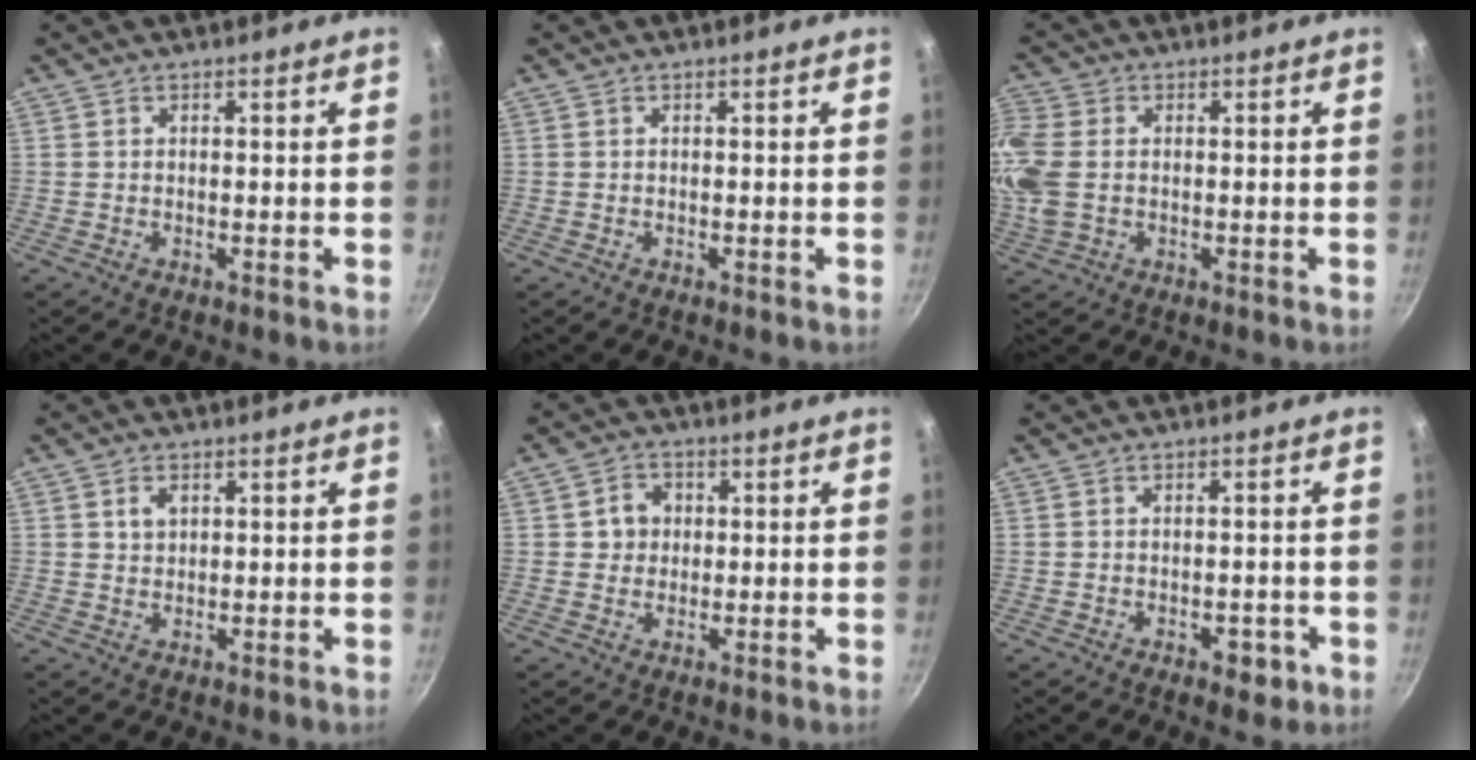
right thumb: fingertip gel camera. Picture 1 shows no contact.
{"total": 0.0}
{"total": 10.6, "force": [0.1, 7.4, 7.5], "torque": [-0.211, 0.008, 0.006]}
{"total": 2.4, "force": [1.0, 1.7, 1.4], "torque": [-0.016, -0.006, 0.019]}
{"total": 4.4, "force": [0.6, 4.0, 1.8], "torque": [-0.006, 0.004, 0.006]}
{"total": 3.3, "force": [-1.6, 1.8, 2.2], "torque": [-0.015, 0.009, -0.017]}